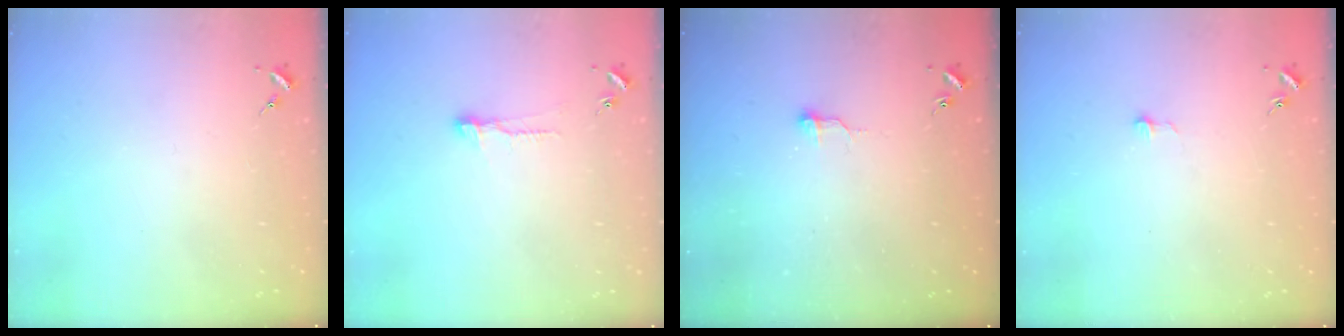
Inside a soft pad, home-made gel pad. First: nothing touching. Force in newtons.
{"total": 7.2, "press": 7.1, "slide": 0.6}
{"total": 6.4, "press": 6.4, "slide": 0.5}
{"total": 2.6, "press": 2.6, "slide": 0.2}